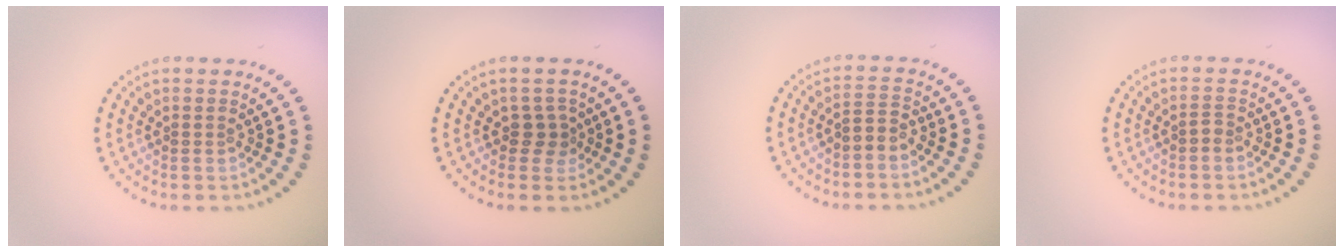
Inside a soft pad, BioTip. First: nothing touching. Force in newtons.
{"total": 1.6, "press": 1.3, "slide": 0.9}
{"total": 1.7, "press": 1.4, "slide": 1.0}
{"total": 0.7, "press": 0.6, "slide": 0.3}